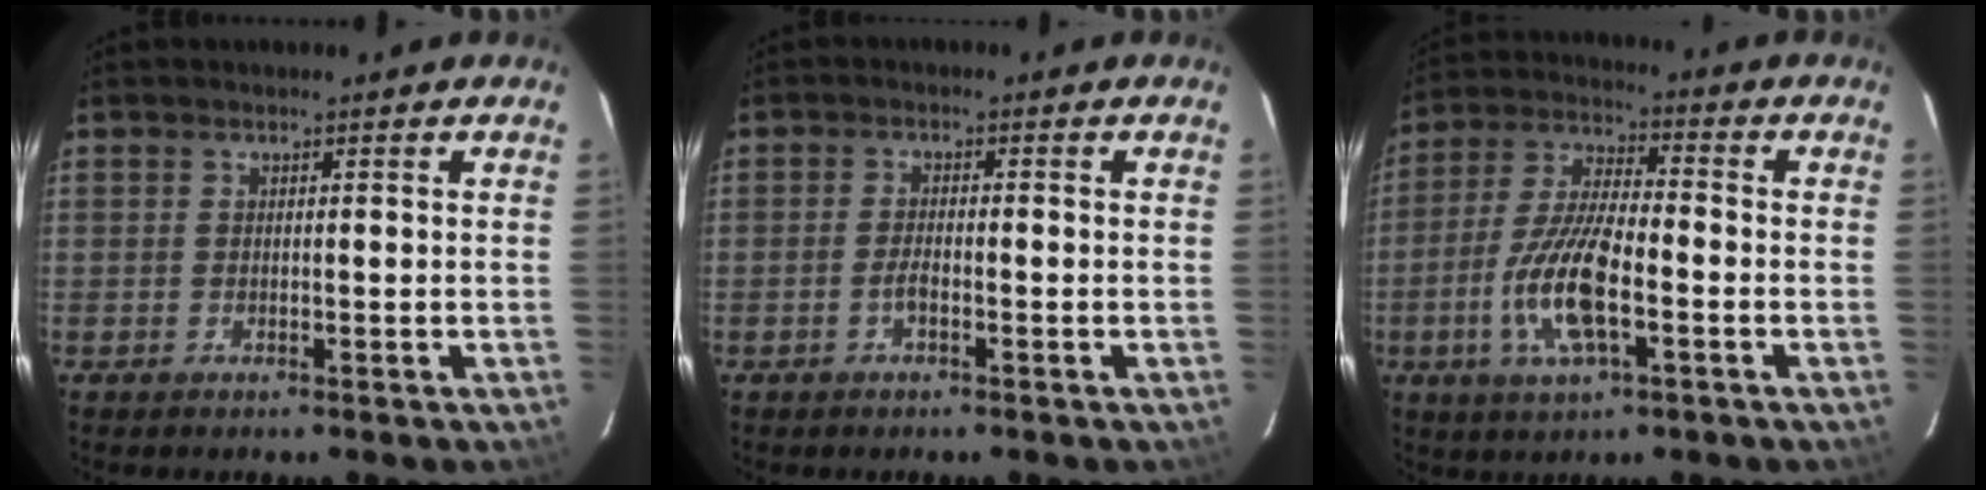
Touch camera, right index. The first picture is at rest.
{"total": 2.1, "force": [-1.1, 0.6, 1.7], "torque": [-0.040, 0.004, -0.023]}
{"total": 13.0, "force": [-4.2, 4.1, 11.5], "torque": [-0.244, -0.003, -0.083]}